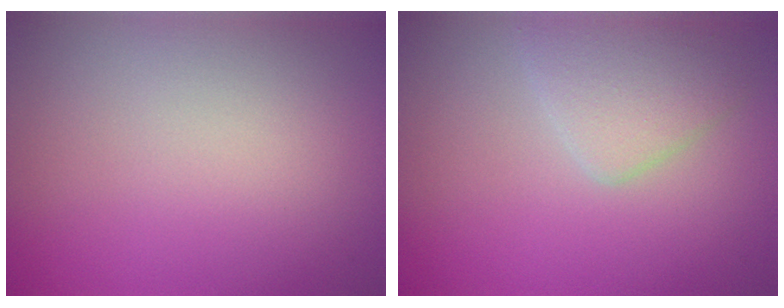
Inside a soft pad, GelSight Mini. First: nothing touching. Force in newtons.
{"total": 2.9, "press": 2.9, "slide": 0.1}